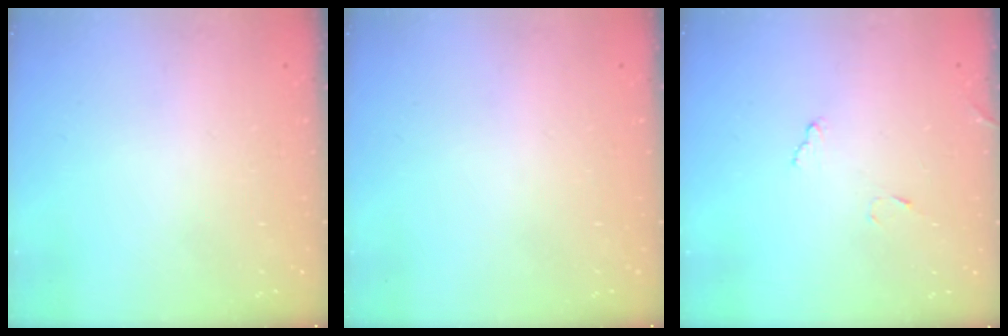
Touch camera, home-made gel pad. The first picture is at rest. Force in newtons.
{"total": 0.0}
{"total": 8.1, "press": 8.1, "slide": 0.6}